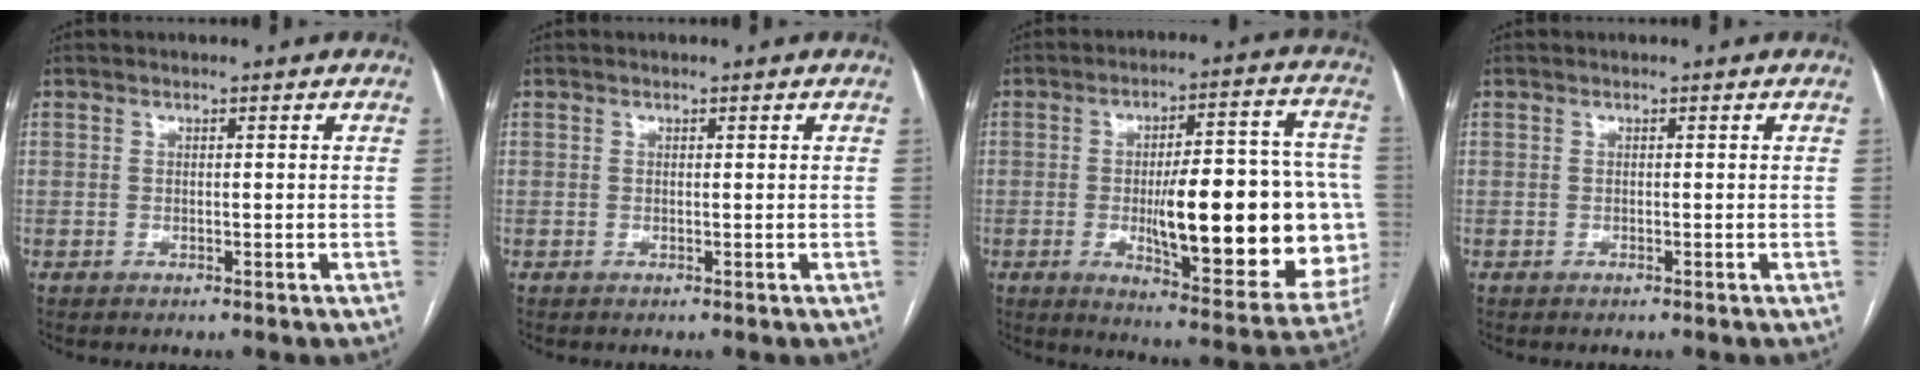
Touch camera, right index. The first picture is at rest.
{"total": 0.0}
{"total": 25.8, "force": [-3.3, 6.2, 24.8], "torque": [-0.272, 0.015, -0.027]}
{"total": 0.0}